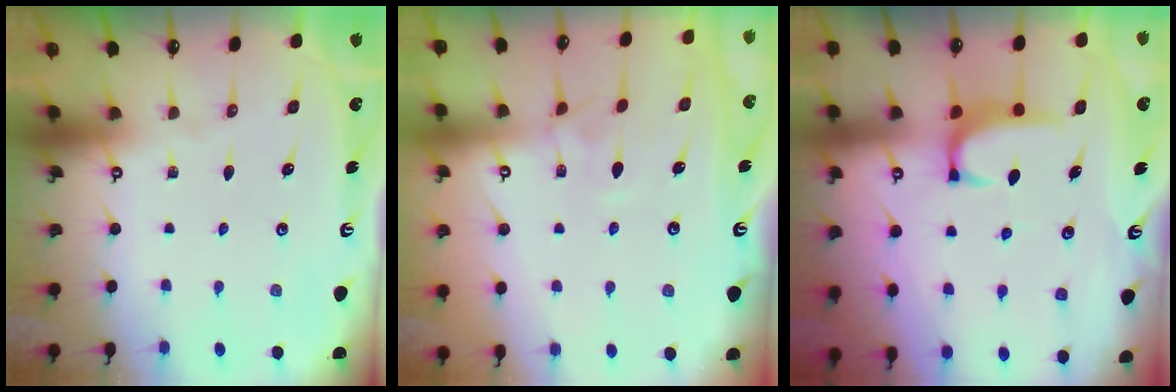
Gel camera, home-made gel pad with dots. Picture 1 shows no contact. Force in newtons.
{"total": 1.6, "press": 1.4, "slide": 0.7}
{"total": 2.5, "press": 2.4, "slide": 0.6}